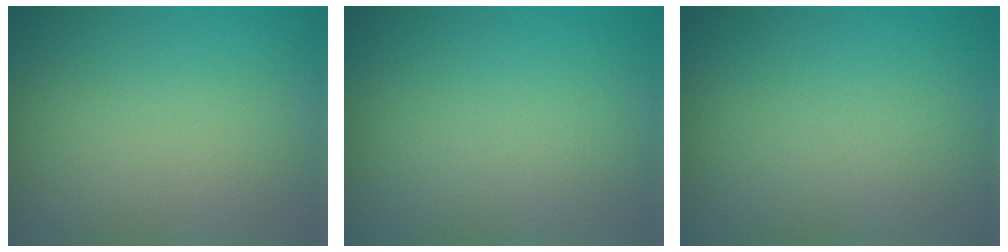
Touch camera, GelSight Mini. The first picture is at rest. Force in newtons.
{"total": 0.0}
{"total": 0.0}